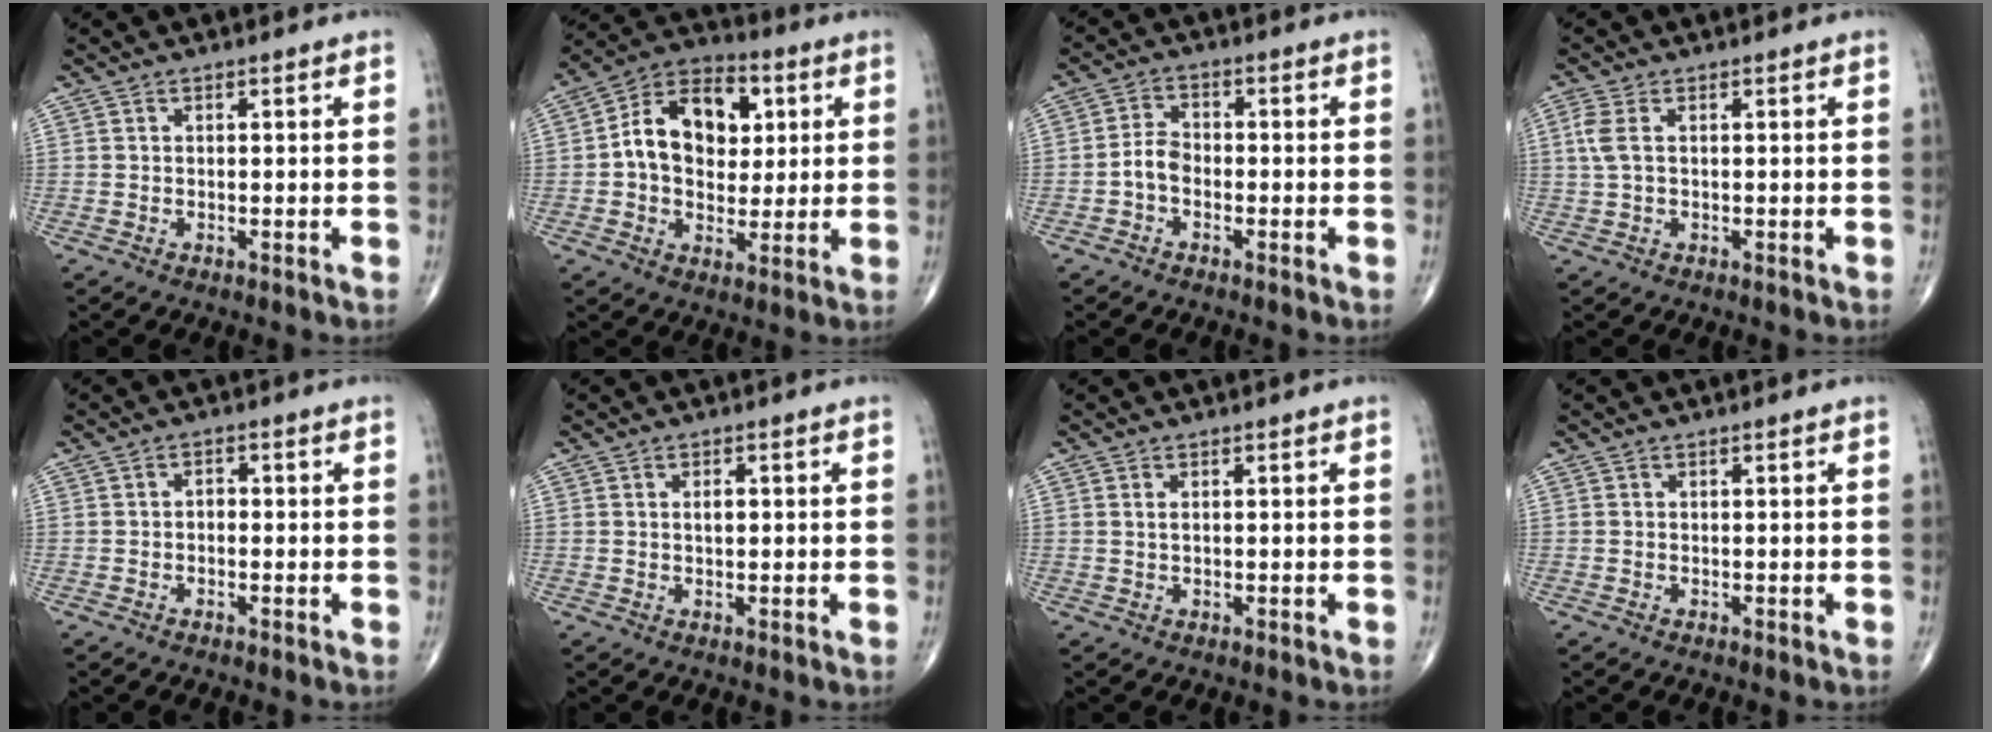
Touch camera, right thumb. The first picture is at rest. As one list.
[{"total": 15.5, "force": [2.6, 10.8, 10.8], "torque": [-0.133, 0.014, 0.036]}, {"total": 3.8, "force": [-1.4, 2.5, 2.5], "torque": [-0.039, 0.017, -0.035]}, {"total": 3.6, "force": [0.6, 1.9, 3.0], "torque": [-0.092, 0.006, 0.012]}, {"total": 1.5, "force": [-0.3, 1.0, 1.0], "torque": [-0.007, 0.006, -0.010]}, {"total": 1.7, "force": [0.3, 0.8, 1.5], "torque": [-0.022, 0.000, 0.003]}, {"total": 0.8, "force": [0.3, 0.3, 0.7], "torque": [-0.015, 0.000, 0.006]}, {"total": 0.0}]